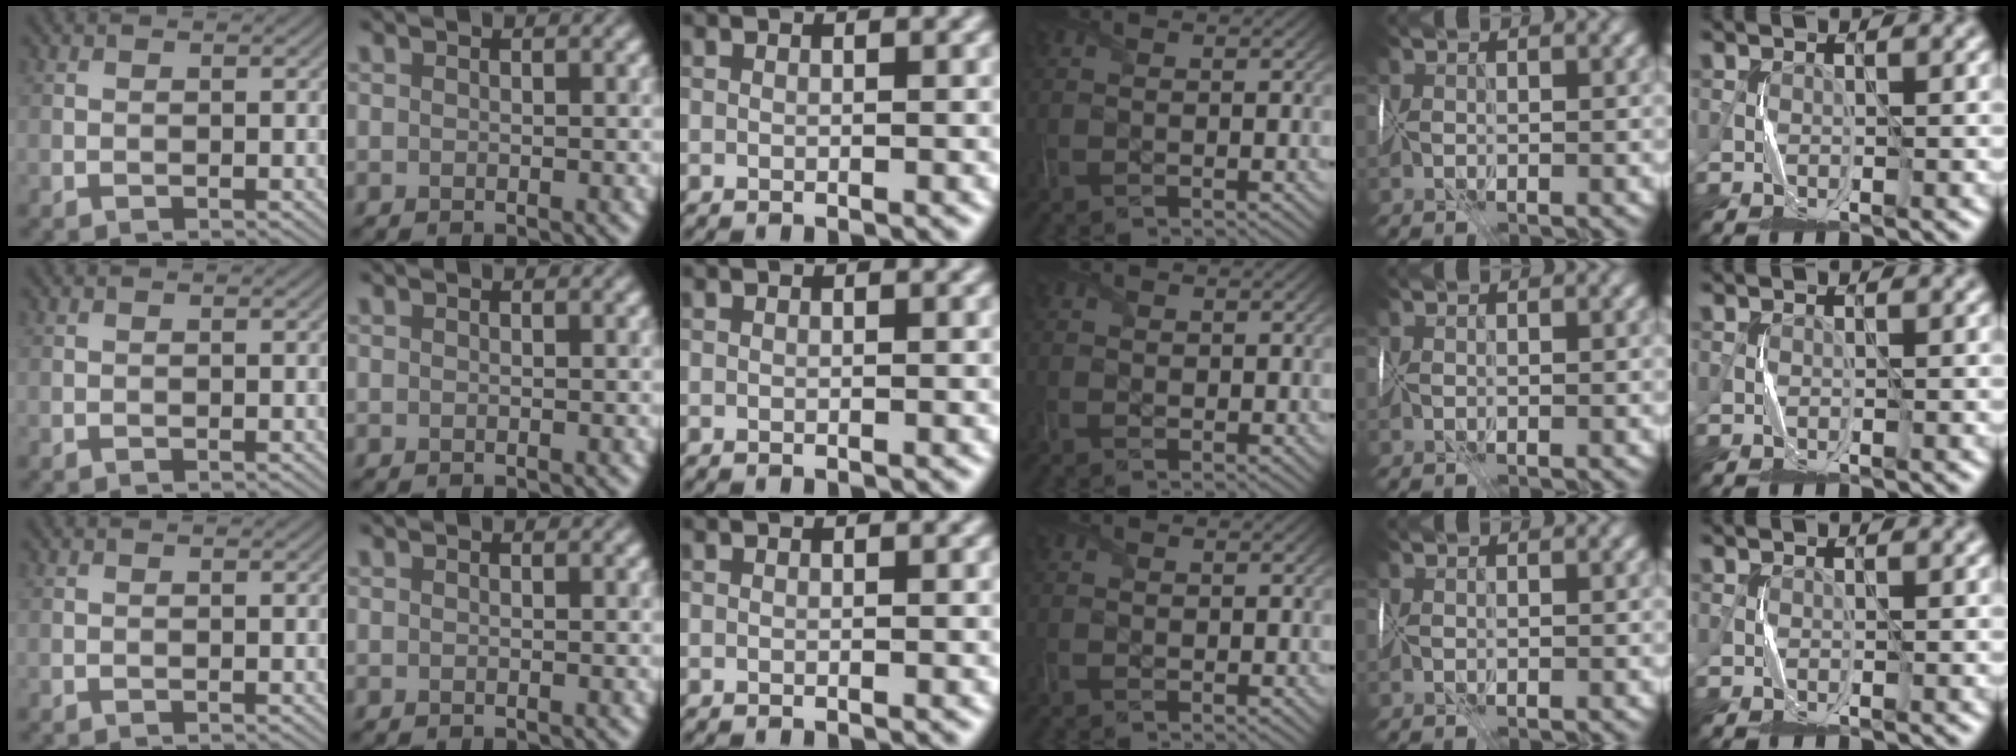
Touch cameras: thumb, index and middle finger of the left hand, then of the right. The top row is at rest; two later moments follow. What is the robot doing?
{"motion": "wrap", "object": "cellophane"}